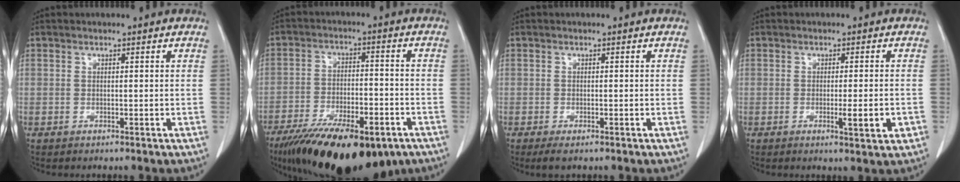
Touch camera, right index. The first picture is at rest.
{"total": 21.3, "force": [-14.1, 7.9, 13.9], "torque": [-0.211, -0.017, -0.215]}
{"total": 2.1, "force": [-1.4, 0.6, 1.3], "torque": [-0.025, -0.005, -0.021]}
{"total": 4.0, "force": [-1.2, 0.4, 3.8], "torque": [-0.053, -0.007, -0.016]}